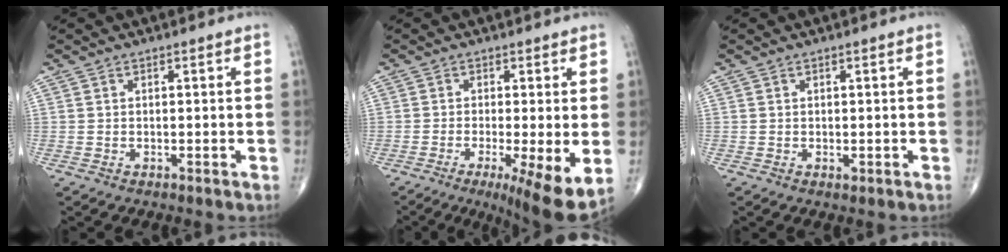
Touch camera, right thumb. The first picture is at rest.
{"total": 10.2, "force": [-2.8, 2.1, 9.6], "torque": [-0.149, -0.023, -0.043]}
{"total": 0.8, "force": [-0.1, 0.5, 0.6], "torque": [-0.005, -0.001, 0.000]}